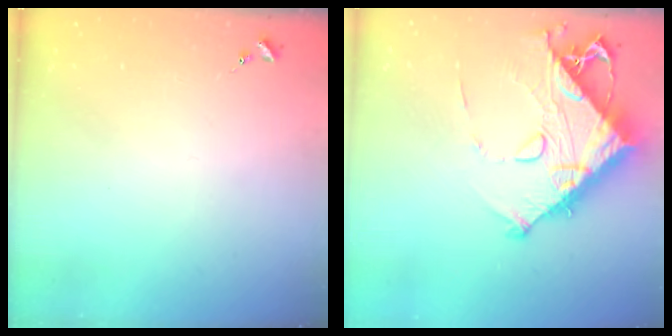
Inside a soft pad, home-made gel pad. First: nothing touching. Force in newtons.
{"total": 14.7, "press": 14.6, "slide": 1.5}